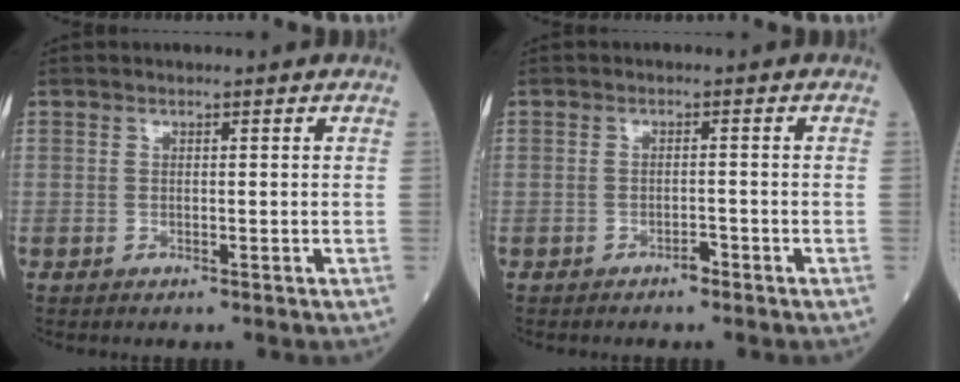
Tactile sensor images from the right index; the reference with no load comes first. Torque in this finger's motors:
{"motor_torque": [0.36, -0.26, 0.06, 0.04]}